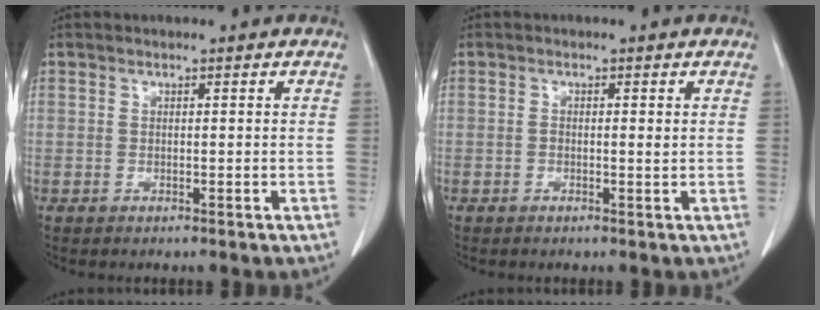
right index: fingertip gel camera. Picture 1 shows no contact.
{"total": 1.0, "force": [0.0, 0.3, 1.0], "torque": [-0.017, -0.001, 0.000]}